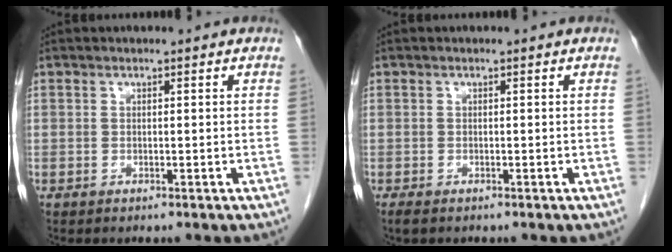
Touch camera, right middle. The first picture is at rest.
{"total": 1.3, "force": [-1.0, 0.5, 0.6], "torque": [-0.014, -0.004, -0.014]}